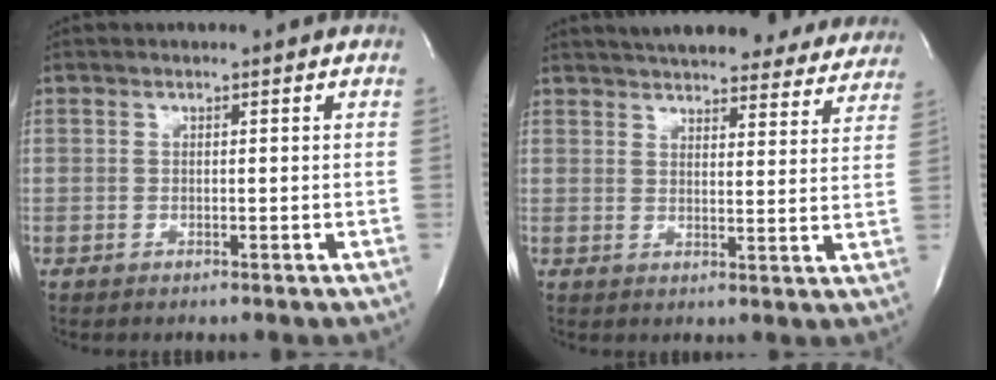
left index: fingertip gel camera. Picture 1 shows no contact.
{"total": 26.3, "force": [23.8, 6.0, 9.5], "torque": [-0.149, -0.021, 0.286]}